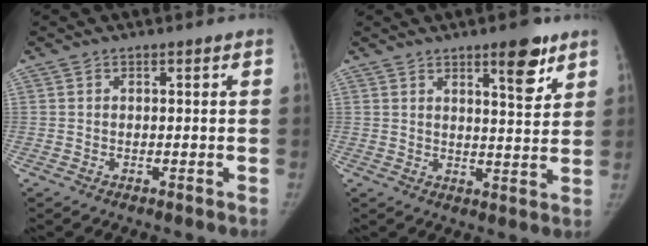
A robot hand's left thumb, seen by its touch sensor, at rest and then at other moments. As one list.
[{"total": 7.5, "force": [4.7, 2.1, 5.4], "torque": [-0.061, -0.030, 0.066]}]